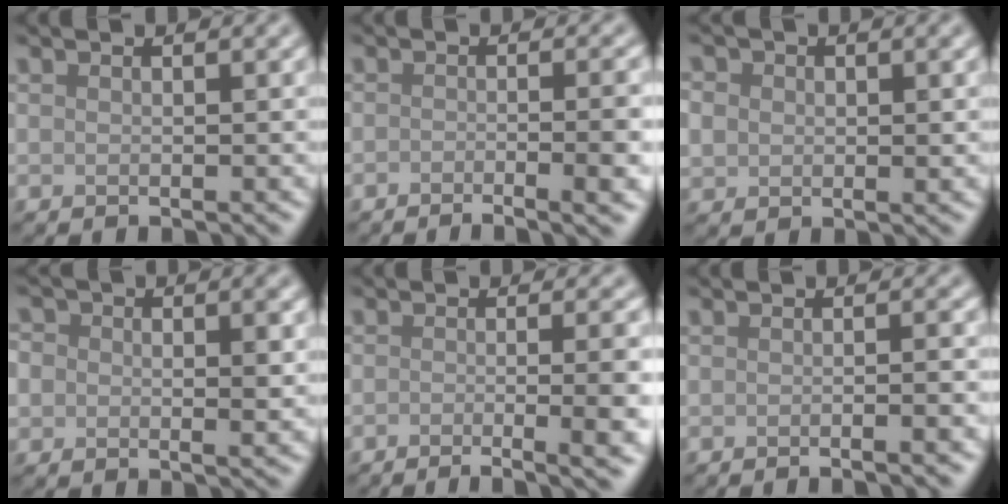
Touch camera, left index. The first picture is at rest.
{"total": 5.6, "force": [-2.4, 1.7, 4.8], "torque": [-0.051, -0.004, -0.031]}
{"total": 3.1, "force": [0.6, 2.7, 1.5], "torque": [-0.031, 0.002, 0.008]}
{"total": 4.4, "force": [0.4, 3.2, 2.9], "torque": [-0.025, 0.003, -0.005]}
{"total": 8.9, "force": [-2.8, 3.5, 7.7], "torque": [-0.056, 0.000, -0.029]}
{"total": 2.6, "force": [-1.0, 0.7, 2.3], "torque": [-0.015, 0.005, -0.018]}